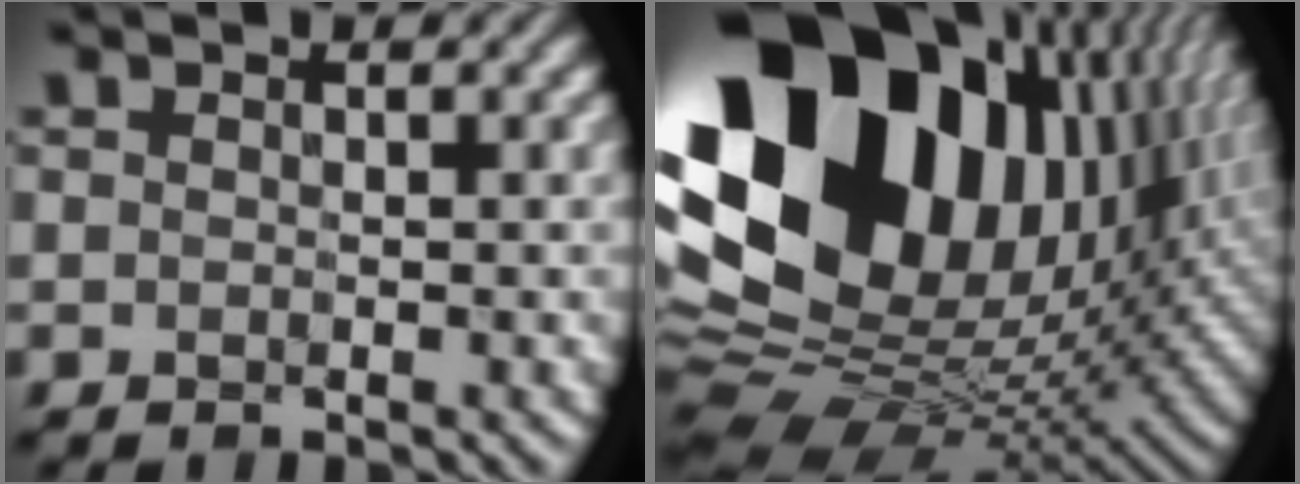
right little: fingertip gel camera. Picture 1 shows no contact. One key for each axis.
{"total": 21.2, "fx": 6.3, "fy": 14.3, "fz": 14.3, "tx": -0.301, "ty": 0.022, "tz": 0.116}